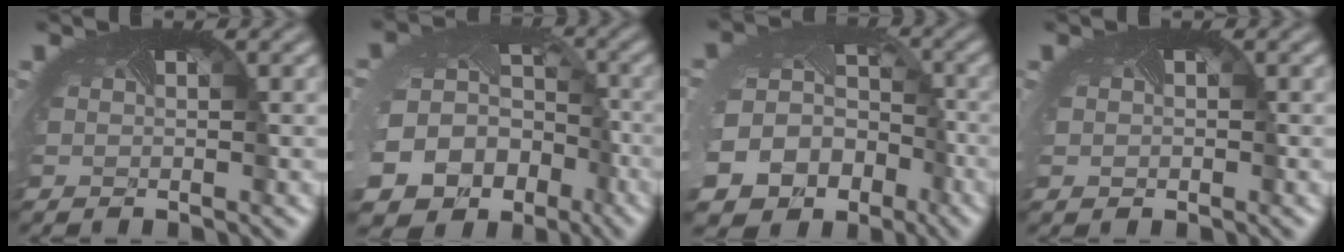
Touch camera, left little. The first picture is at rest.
{"total": 21.4, "force": [-8.7, 17.6, 8.5], "torque": [-0.179, -0.077, -0.131]}
{"total": 19.4, "force": [-7.9, 16.0, 7.7], "torque": [-0.183, -0.076, -0.111]}
{"total": 1.1, "force": [0.1, 1.0, 0.3], "torque": [0.000, 0.002, -0.001]}